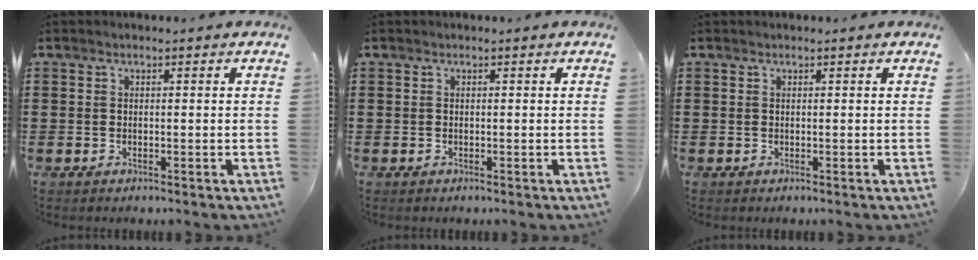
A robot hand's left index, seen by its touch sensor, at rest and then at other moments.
{"total": 0.0}
{"total": 0.0}